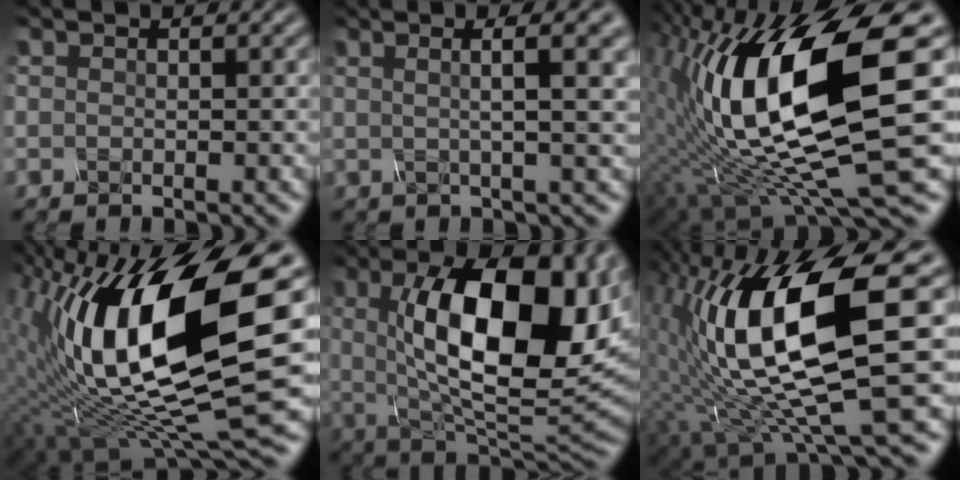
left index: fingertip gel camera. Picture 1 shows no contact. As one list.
[{"total": 6.8, "force": [2.5, 2.0, 6.0], "torque": [-0.064, 0.032, 0.004]}, {"total": 16.3, "force": [0.8, 6.0, 15.1], "torque": [-0.284, -0.009, 0.012]}, {"total": 17.1, "force": [2.2, 6.8, 15.5], "torque": [-0.287, 0.004, 0.032]}, {"total": 14.8, "force": [2.3, 6.3, 13.2], "torque": [-0.187, -0.004, 0.028]}, {"total": 14.9, "force": [1.1, 4.7, 14.1], "torque": [-0.265, -0.015, 0.023]}]